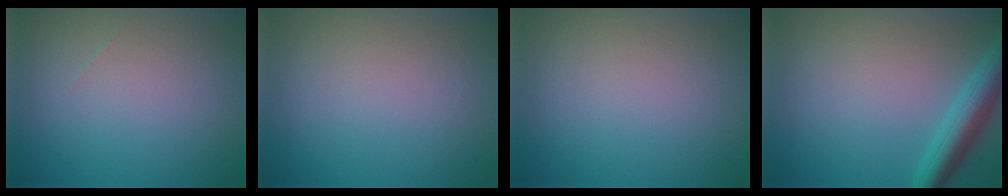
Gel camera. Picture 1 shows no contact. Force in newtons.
{"total": 0.0}
{"total": 0.0}
{"total": 4.4, "press": 4.4, "slide": 0.3}